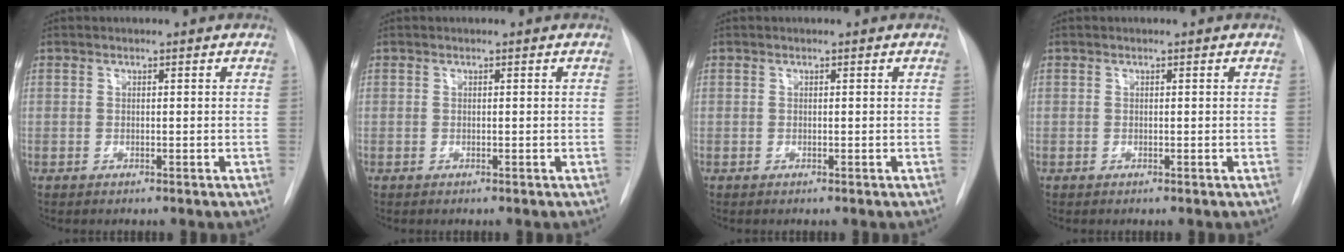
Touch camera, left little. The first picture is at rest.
{"total": 0.0}
{"total": 0.0}
{"total": 0.0}